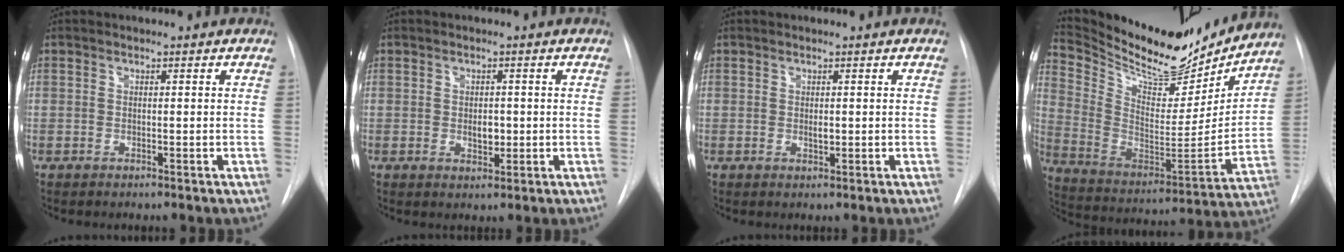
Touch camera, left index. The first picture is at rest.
{"total": 2.2, "force": [-0.1, 1.3, 1.7], "torque": [-0.026, -0.002, 0.003]}
{"total": 0.8, "force": [0.2, 0.4, 0.7], "torque": [-0.011, -0.003, 0.005]}
{"total": 22.5, "force": [20.5, 5.8, 7.2], "torque": [-0.134, -0.037, 0.323]}